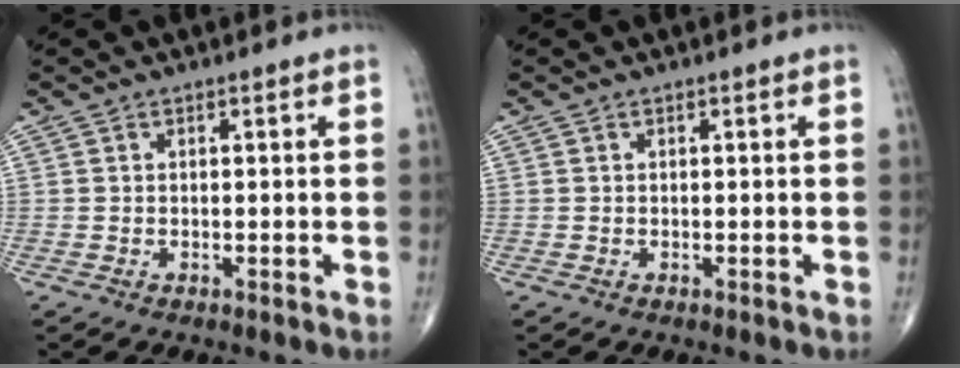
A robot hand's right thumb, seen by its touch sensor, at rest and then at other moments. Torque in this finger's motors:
{"motor_torque": [0.00, 0.01, -0.09, -0.09, 0.00]}